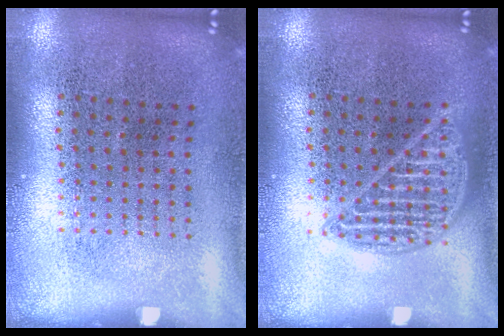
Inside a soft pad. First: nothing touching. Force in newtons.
{"total": 1.1, "press": 1.0, "slide": 0.2}